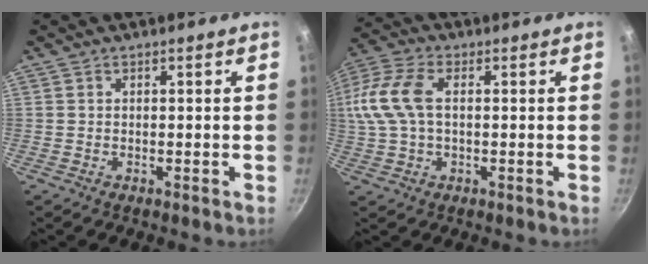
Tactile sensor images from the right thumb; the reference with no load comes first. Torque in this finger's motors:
{"motor_torque": [-0.05, 1.47, 1.21, 0.08, 0.15]}